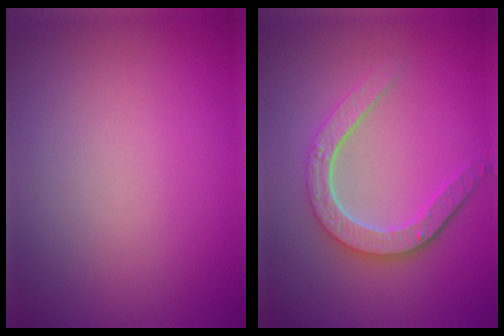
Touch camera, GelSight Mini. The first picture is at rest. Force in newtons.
{"total": 4.7, "press": 3.6, "slide": 3.0}